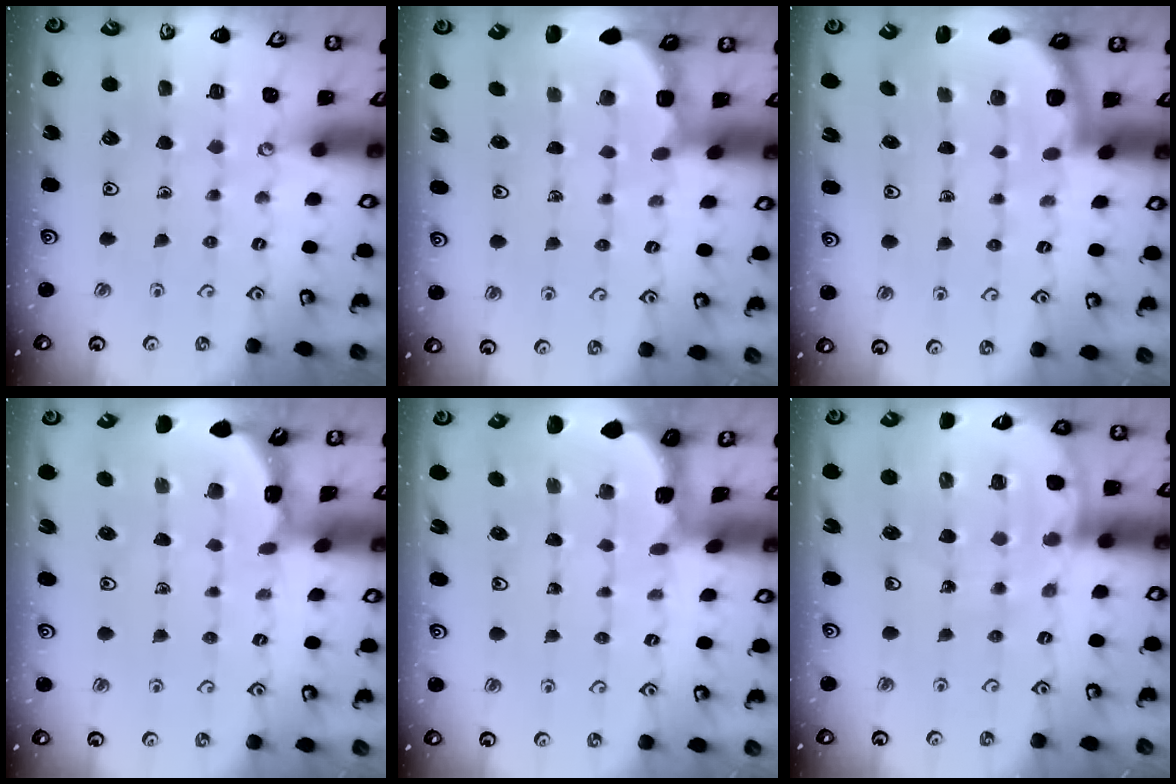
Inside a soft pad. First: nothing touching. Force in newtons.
{"total": 2.7, "press": 2.3, "slide": 1.5}
{"total": 3.1, "press": 3.0, "slide": 0.8}
{"total": 1.7, "press": 1.7, "slide": 0.1}
{"total": 1.1, "press": 1.1, "slide": 0.1}
{"total": 10.8, "press": 10.4, "slide": 3.0}